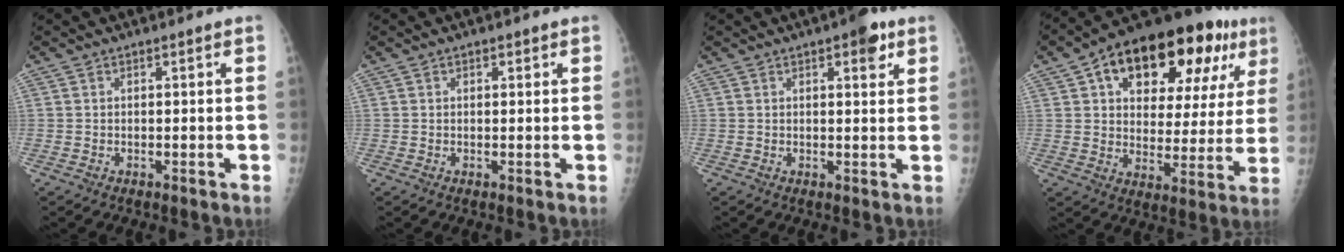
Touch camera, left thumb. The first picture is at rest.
{"total": 0.7, "force": [0.4, 0.5, 0.2], "torque": [0.006, -0.002, 0.003]}
{"total": 4.6, "force": [2.4, 1.7, 3.5], "torque": [-0.032, -0.007, 0.026]}
{"total": 25.5, "force": [11.8, 13.1, 18.4], "torque": [-0.232, 0.013, 0.173]}